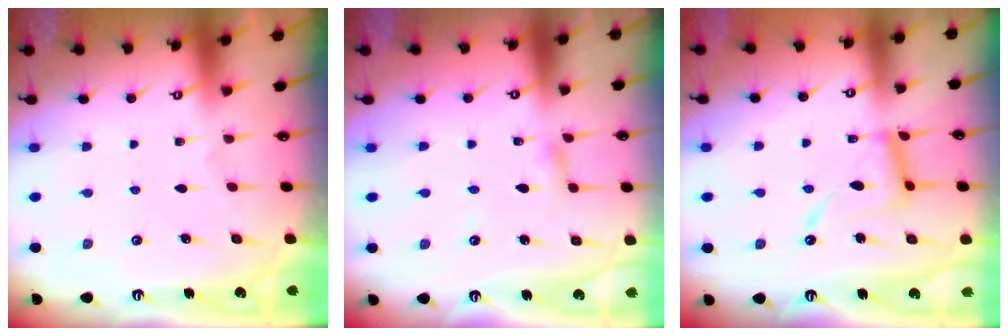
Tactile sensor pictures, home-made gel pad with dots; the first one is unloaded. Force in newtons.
{"total": 2.5, "press": 2.5, "slide": 0.2}
{"total": 12.1, "press": 12.1, "slide": 1.1}